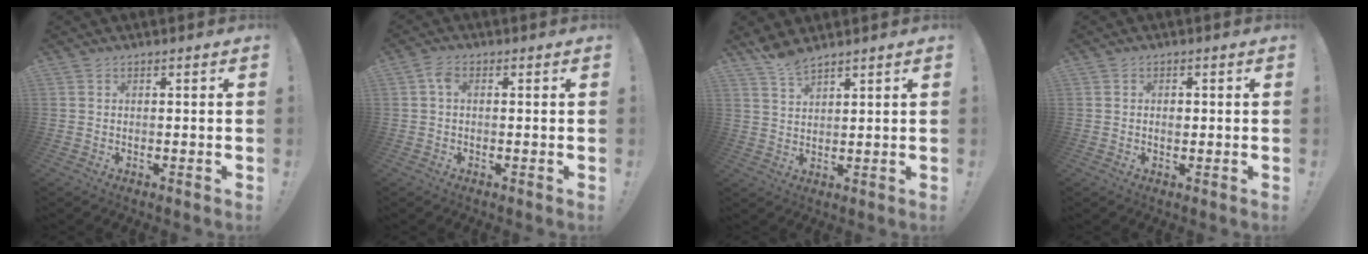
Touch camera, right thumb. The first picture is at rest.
{"total": 2.8, "force": [0.2, 1.7, 2.2], "torque": [-0.049, 0.010, 0.006]}
{"total": 4.9, "force": [4.5, 0.9, 1.9], "torque": [-0.035, -0.031, 0.082]}
{"total": 1.6, "force": [-0.4, 1.3, 0.9], "torque": [-0.008, 0.001, -0.009]}